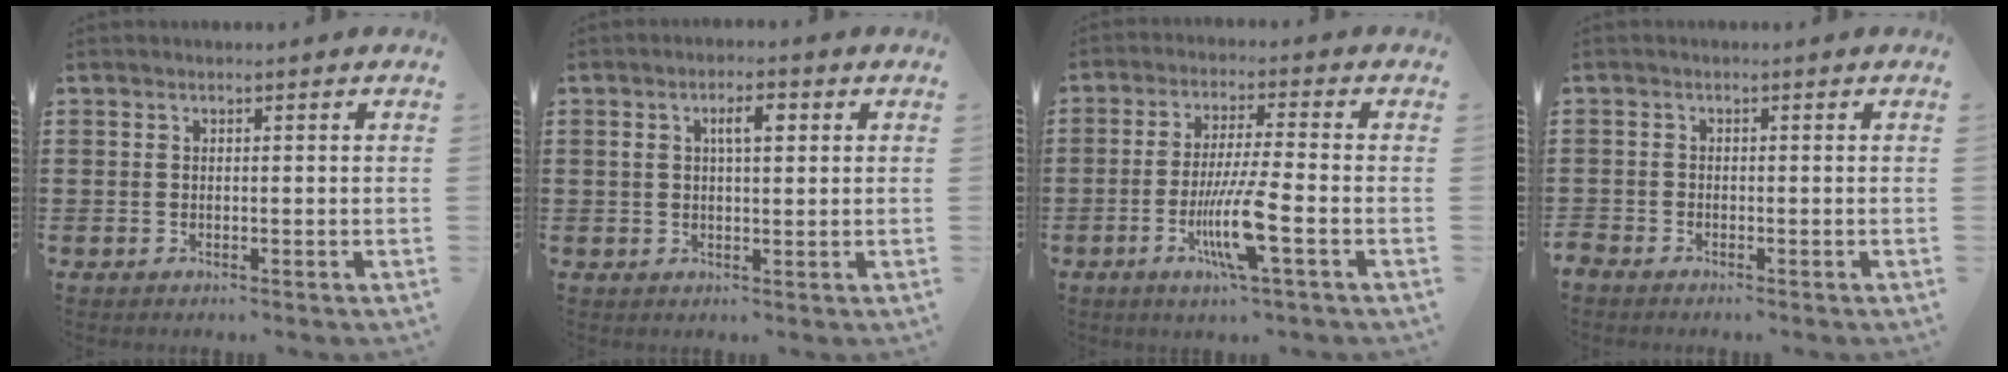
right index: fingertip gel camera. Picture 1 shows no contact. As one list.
[{"total": 4.0, "force": [1.1, 1.5, 3.5], "torque": [-0.064, 0.008, 0.013]}, {"total": 9.1, "force": [-3.5, 0.6, 8.4], "torque": [-0.171, -0.019, -0.069]}, {"total": 1.1, "force": [-1.1, 0.2, 0.0], "torque": [-0.002, -0.001, -0.025]}]